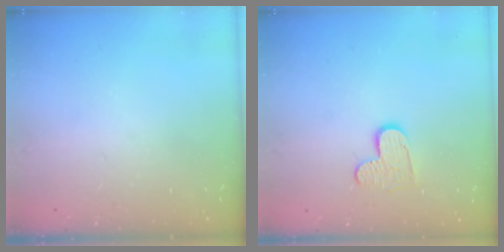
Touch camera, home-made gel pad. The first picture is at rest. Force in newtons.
{"total": 8.3, "press": 8.3, "slide": 0.5}